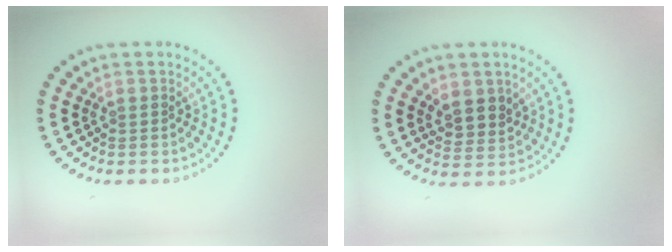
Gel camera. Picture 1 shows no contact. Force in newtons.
{"total": 2.5, "press": 2.2, "slide": 1.1}